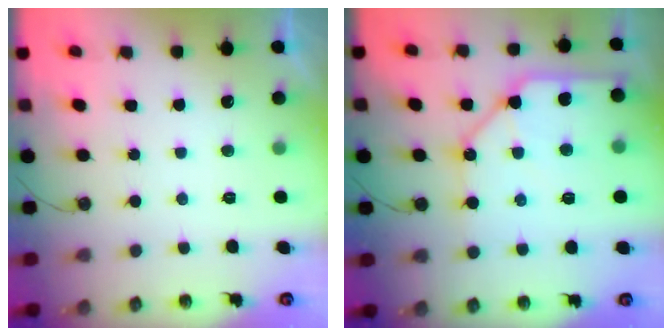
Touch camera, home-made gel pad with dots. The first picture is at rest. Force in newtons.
{"total": 14.2, "press": 14.1, "slide": 1.6}